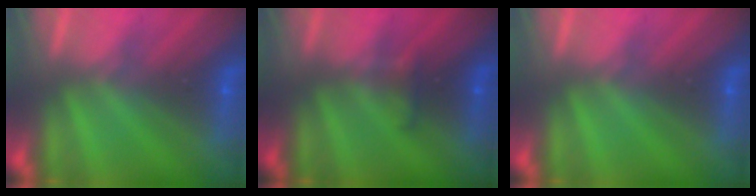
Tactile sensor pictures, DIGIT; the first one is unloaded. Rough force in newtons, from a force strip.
{"total": 3.9}
{"total": 0.0}